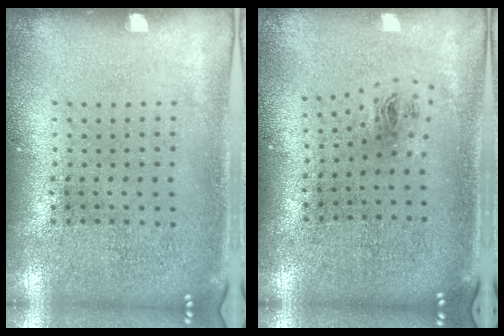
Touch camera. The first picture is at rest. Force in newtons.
{"total": 0.9, "press": 0.4, "slide": 0.9}